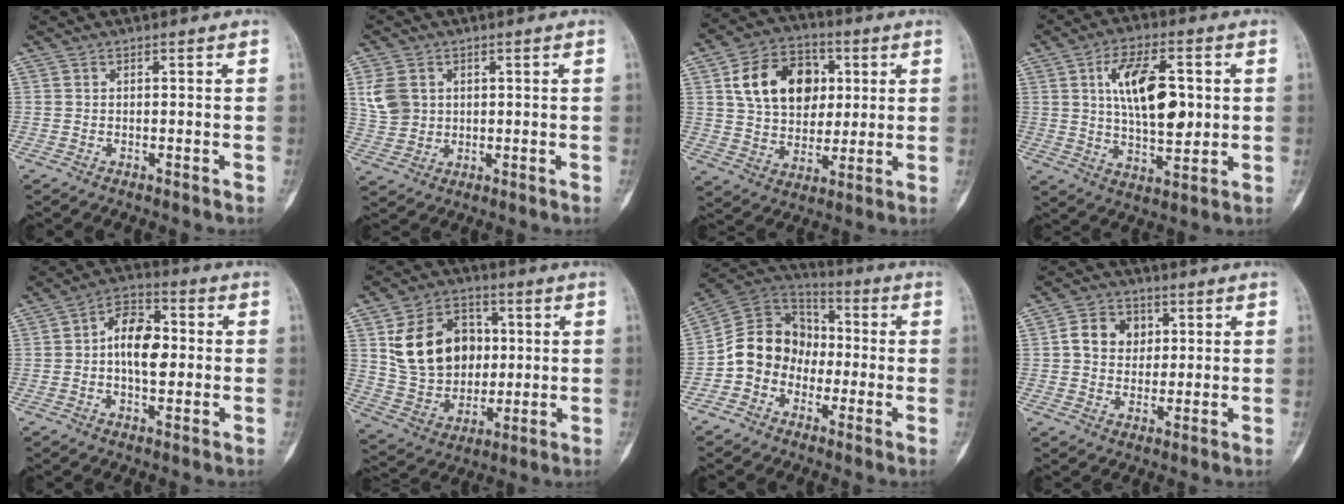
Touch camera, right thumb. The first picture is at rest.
{"total": 6.6, "force": [1.9, 5.3, 3.5], "torque": [-0.056, -0.002, 0.045]}
{"total": 16.3, "force": [4.4, 11.9, 10.3], "torque": [-0.135, 0.000, 0.074]}
{"total": 14.7, "force": [2.5, 7.2, 12.6], "torque": [-0.189, -0.008, 0.045]}
{"total": 10.3, "force": [0.1, 5.9, 8.4], "torque": [-0.119, 0.020, -0.006]}
{"total": 17.8, "force": [3.7, 13.6, 11.0], "torque": [-0.155, 0.002, 0.074]}
{"total": 12.5, "force": [-2.7, 10.7, 5.9], "torque": [-0.075, 0.052, -0.063]}
{"total": 7.7, "force": [1.6, 6.3, 4.1], "torque": [-0.037, 0.000, 0.022]}